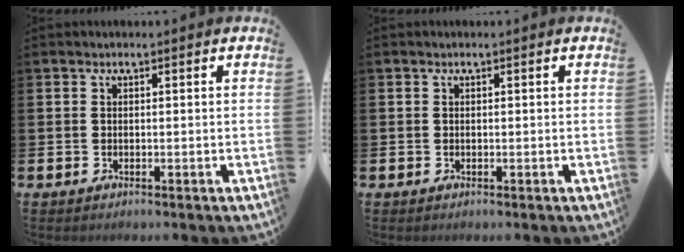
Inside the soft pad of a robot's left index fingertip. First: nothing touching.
{"total": 0.0}